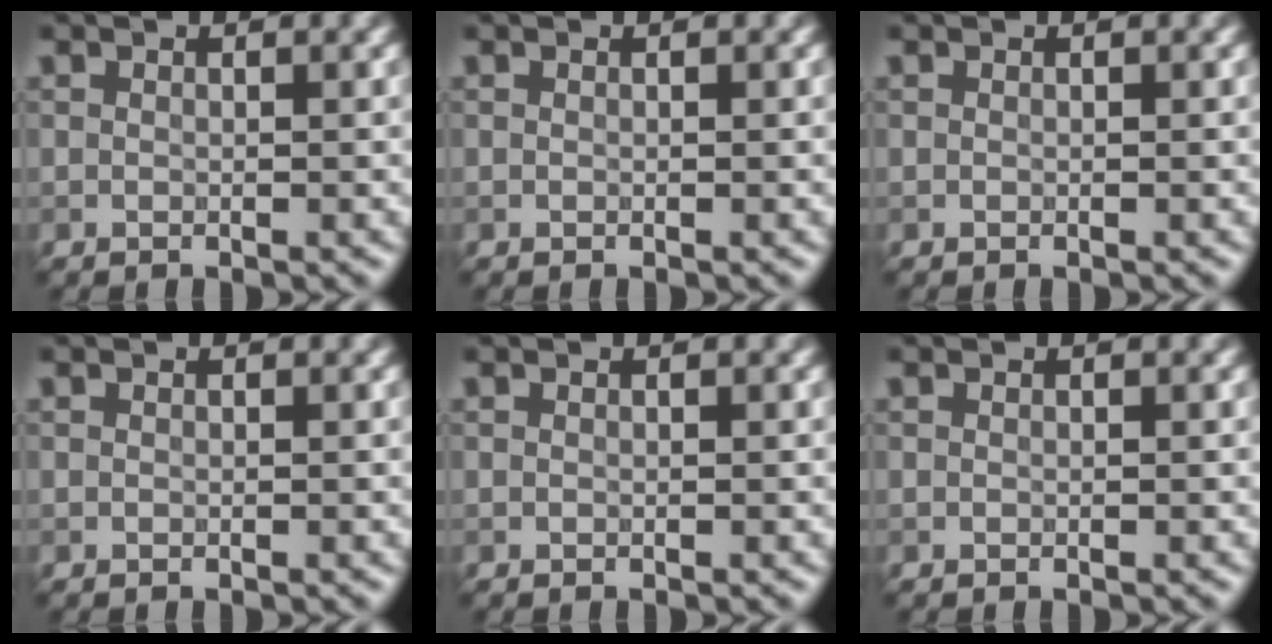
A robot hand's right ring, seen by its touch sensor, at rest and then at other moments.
{"total": 0.0}
{"total": 0.0}
{"total": 0.0}
{"total": 0.0}
{"total": 0.0}